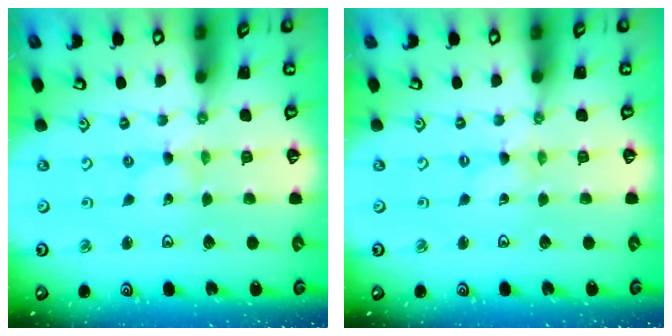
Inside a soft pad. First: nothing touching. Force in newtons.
{"total": 0.0}